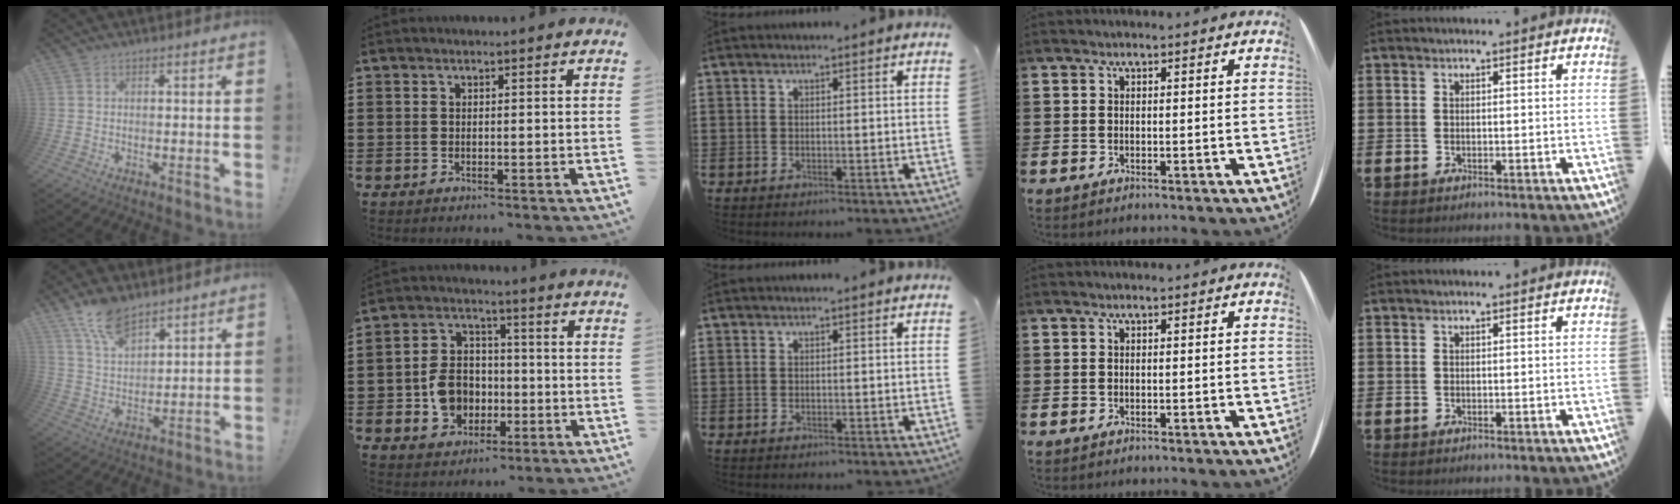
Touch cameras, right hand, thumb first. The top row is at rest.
{"thumb": {"total": 10.2, "force": [7.9, 4.3, 4.7], "torque": [-0.086, -0.048, 0.150]}, "index": {"total": 8.1, "force": [-1.9, 6.4, 4.5], "torque": [-0.110, 0.017, -0.033]}}